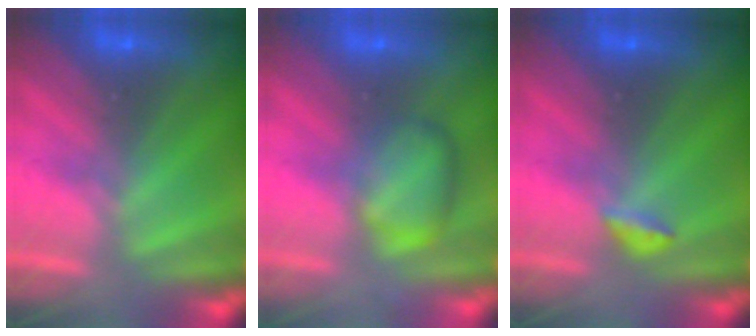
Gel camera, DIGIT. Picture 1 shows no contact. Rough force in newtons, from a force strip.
{"total": 2.4}
{"total": 2.8}